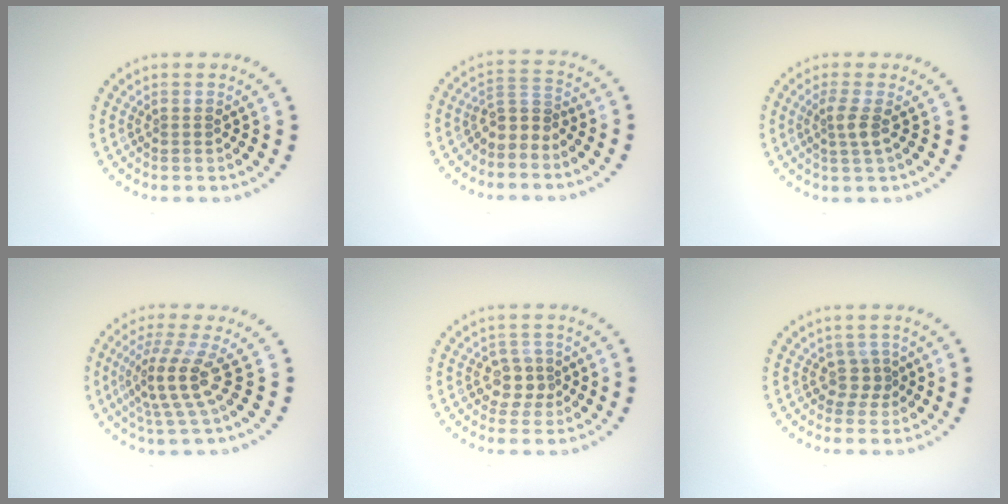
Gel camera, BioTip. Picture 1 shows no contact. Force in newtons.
{"total": 2.3, "press": 1.7, "slide": 1.5}
{"total": 1.9, "press": 1.4, "slide": 1.2}
{"total": 4.0, "press": 2.8, "slide": 2.9}
{"total": 2.5, "press": 2.2, "slide": 1.1}
{"total": 1.7, "press": 1.1, "slide": 1.3}